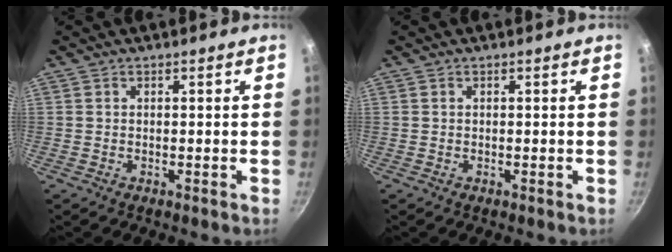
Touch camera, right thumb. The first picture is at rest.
{"total": 0.0}